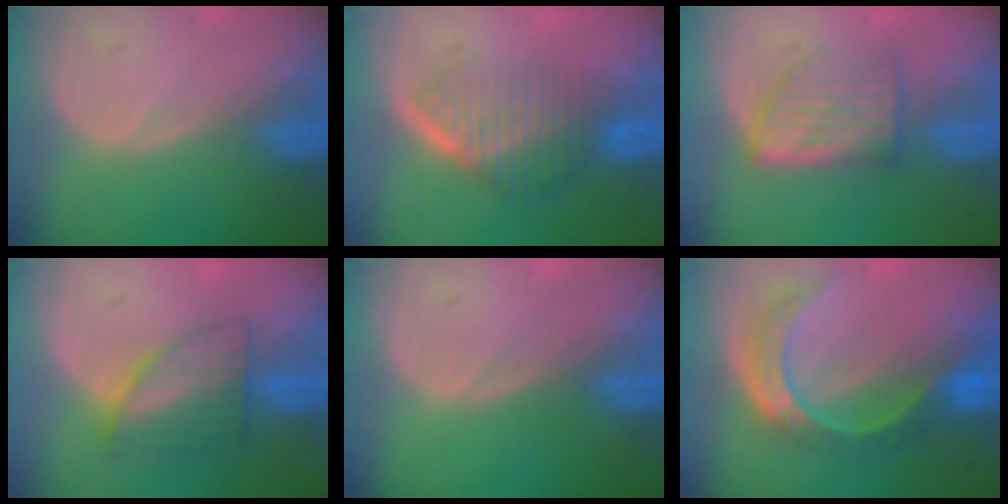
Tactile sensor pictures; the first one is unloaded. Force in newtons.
{"total": 6.6, "press": 5.9, "slide": 3.1}
{"total": 5.5, "press": 5.5, "slide": 0.4}
{"total": 6.1, "press": 5.7, "slide": 2.0}
{"total": 0.0}
{"total": 8.5, "press": 7.2, "slide": 4.6}